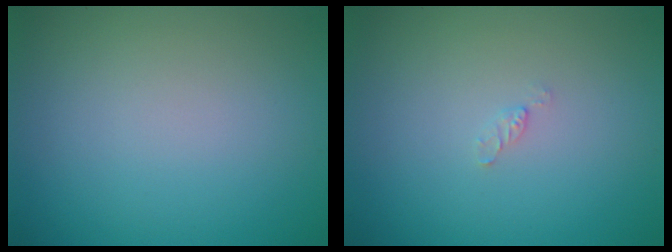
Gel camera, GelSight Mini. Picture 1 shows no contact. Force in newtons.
{"total": 0.6, "press": 0.6, "slide": 0.1}